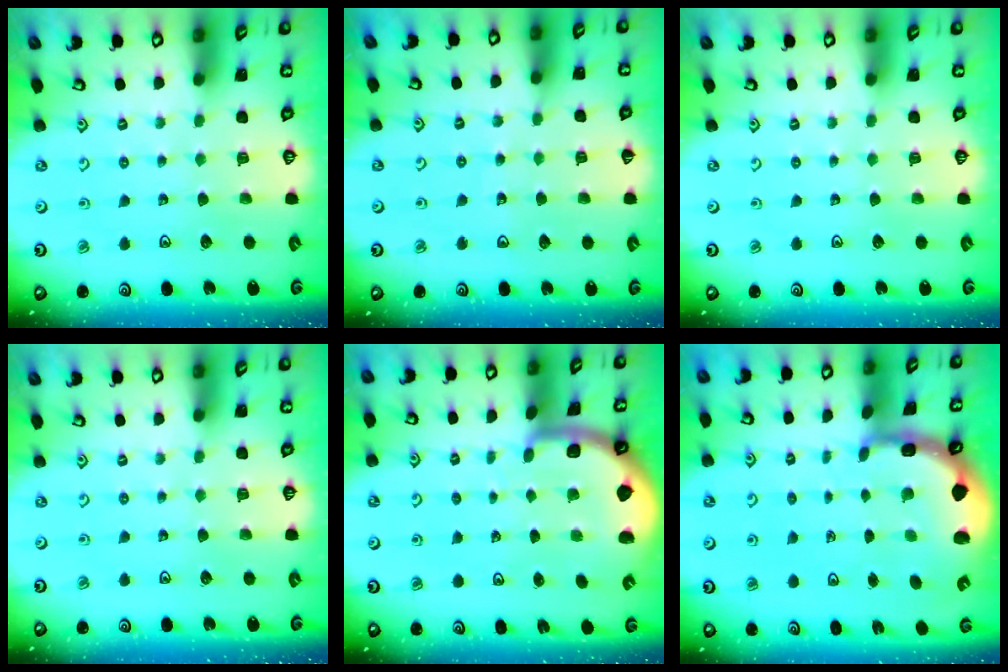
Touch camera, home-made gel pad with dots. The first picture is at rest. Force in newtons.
{"total": 3.5, "press": 3.5, "slide": 0.3}
{"total": 0.0}
{"total": 0.0}
{"total": 2.5, "press": 2.4, "slide": 0.5}
{"total": 4.0, "press": 3.8, "slide": 1.2}